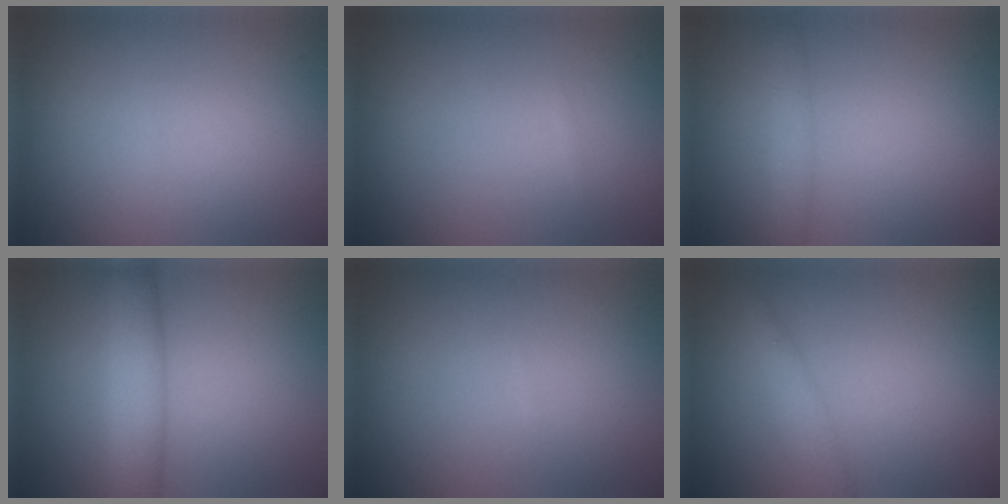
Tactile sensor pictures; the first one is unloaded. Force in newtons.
{"total": 0.0}
{"total": 1.5, "press": 1.5, "slide": 0.1}
{"total": 4.1, "press": 4.1, "slide": 0.1}
{"total": 0.0}
{"total": 1.6, "press": 1.6, "slide": 0.1}